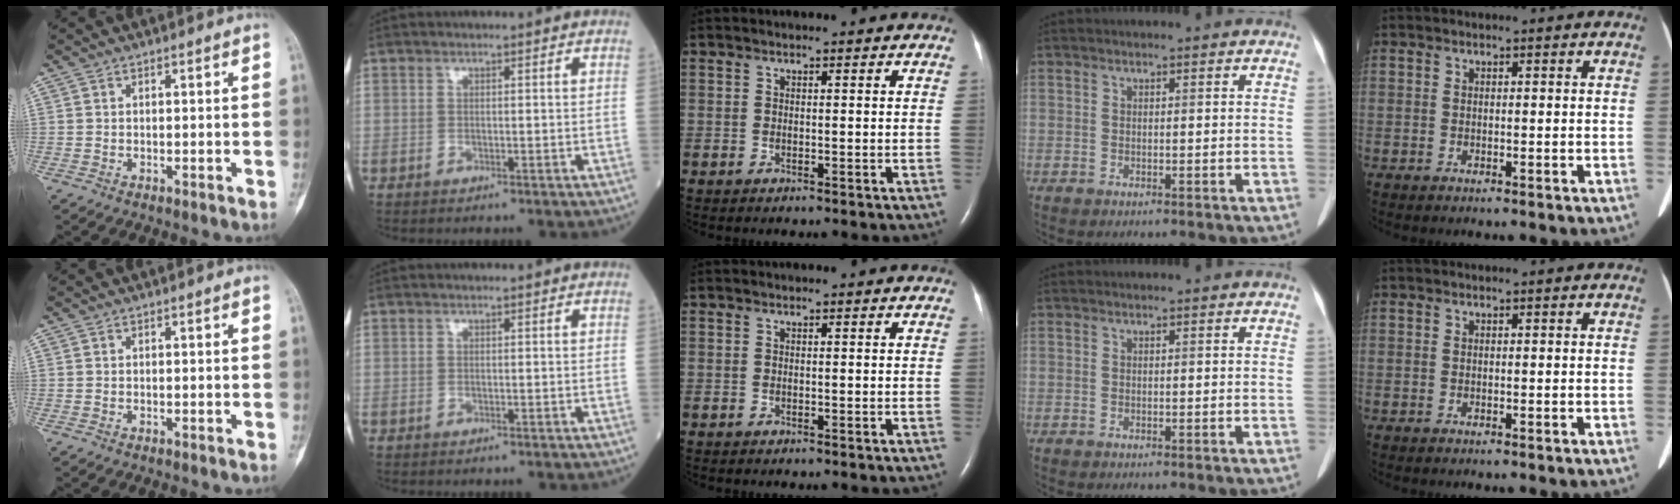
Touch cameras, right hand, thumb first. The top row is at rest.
{}